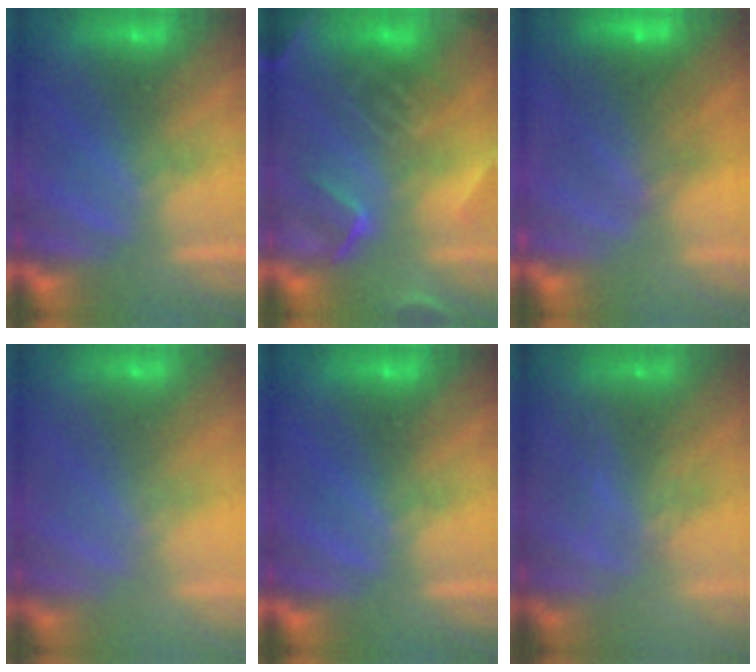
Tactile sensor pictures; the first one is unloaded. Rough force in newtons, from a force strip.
{"total": 8.3}
{"total": 5.6}
{"total": 2.4}
{"total": 0.0}
{"total": 3.2}